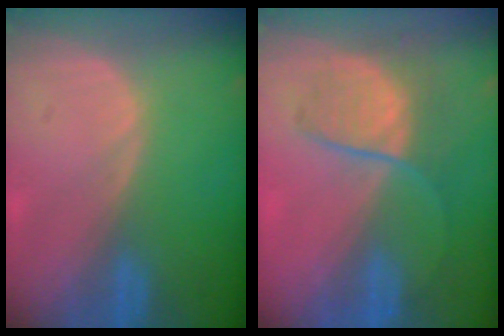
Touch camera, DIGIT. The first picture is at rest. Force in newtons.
{"total": 6.5, "press": 6.3, "slide": 1.7}